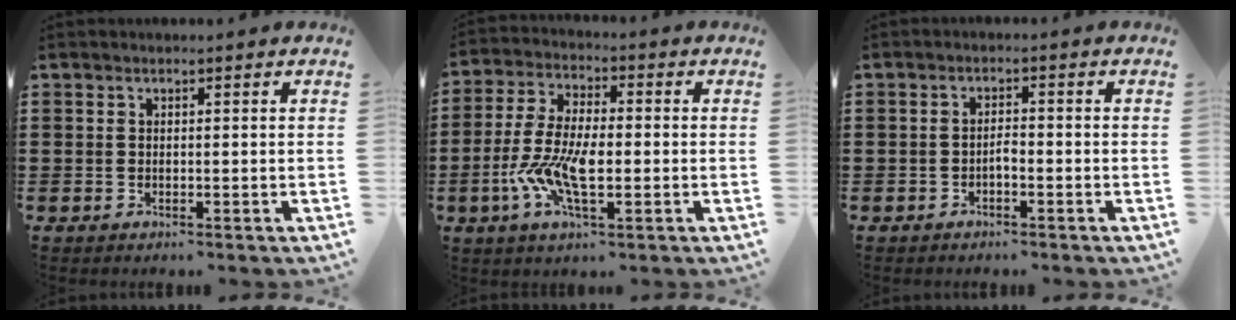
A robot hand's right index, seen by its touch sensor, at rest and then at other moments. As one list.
[{"total": 9.2, "force": [-2.6, 3.8, 8.0], "torque": [-0.189, -0.012, -0.053]}, {"total": 1.4, "force": [-0.9, 0.4, 1.1], "torque": [-0.024, 0.000, -0.017]}]